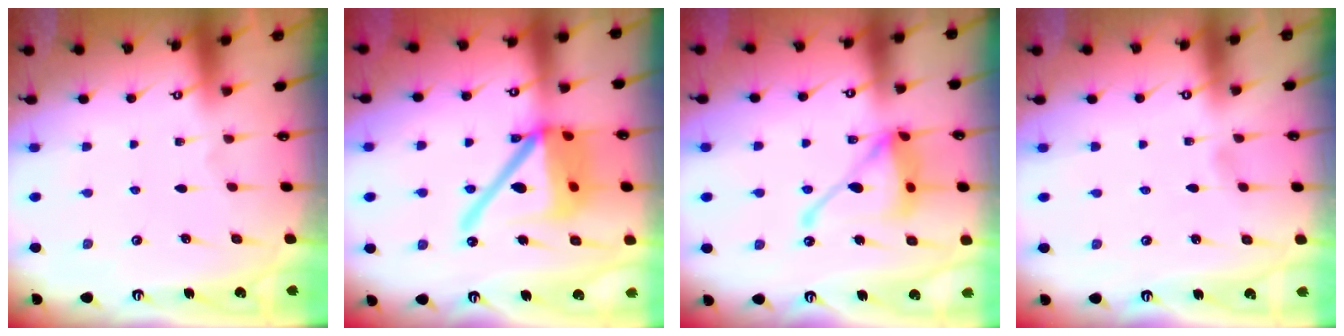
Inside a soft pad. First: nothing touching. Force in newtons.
{"total": 20.1, "press": 19.9, "slide": 2.7}
{"total": 16.1, "press": 16.0, "slide": 1.6}
{"total": 1.6, "press": 1.6, "slide": 0.2}